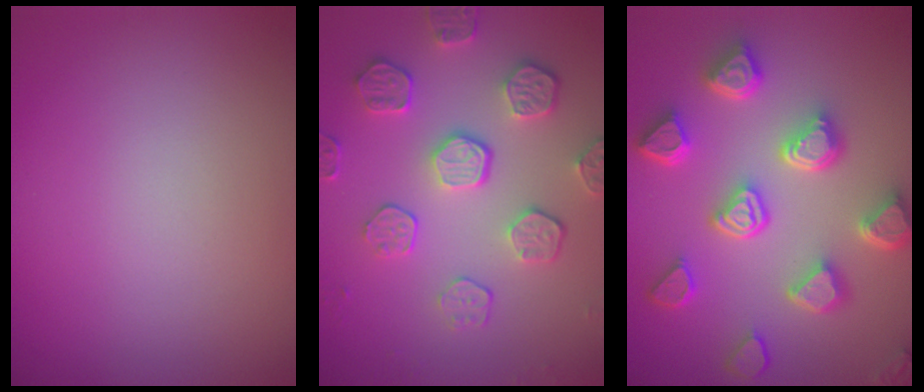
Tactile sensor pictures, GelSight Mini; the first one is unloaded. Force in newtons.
{"total": 4.4, "press": 3.9, "slide": 2.0}
{"total": 7.0, "press": 5.6, "slide": 4.1}